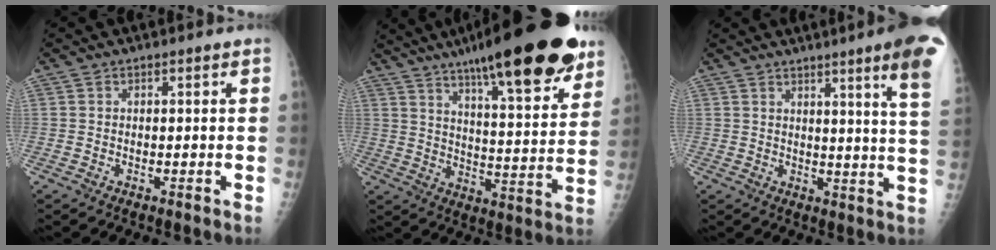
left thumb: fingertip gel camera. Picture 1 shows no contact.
{"total": 26.0, "force": [17.5, 5.4, 18.5], "torque": [-0.251, -0.054, 0.259]}
{"total": 13.2, "force": [8.0, -0.3, 10.5], "torque": [-0.127, -0.044, 0.082]}